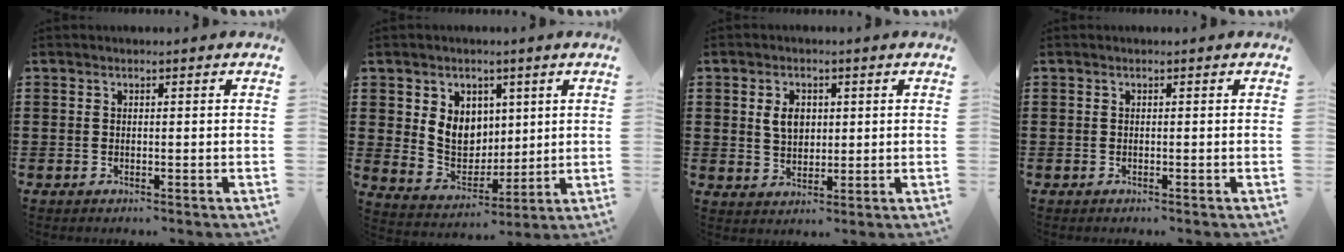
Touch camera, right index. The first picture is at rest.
{"total": 7.0, "force": [1.9, 6.1, 2.9], "torque": [-0.062, 0.009, 0.036]}
{"total": 4.1, "force": [0.9, 2.9, 2.8], "torque": [-0.055, 0.009, 0.013]}
{"total": 0.0}